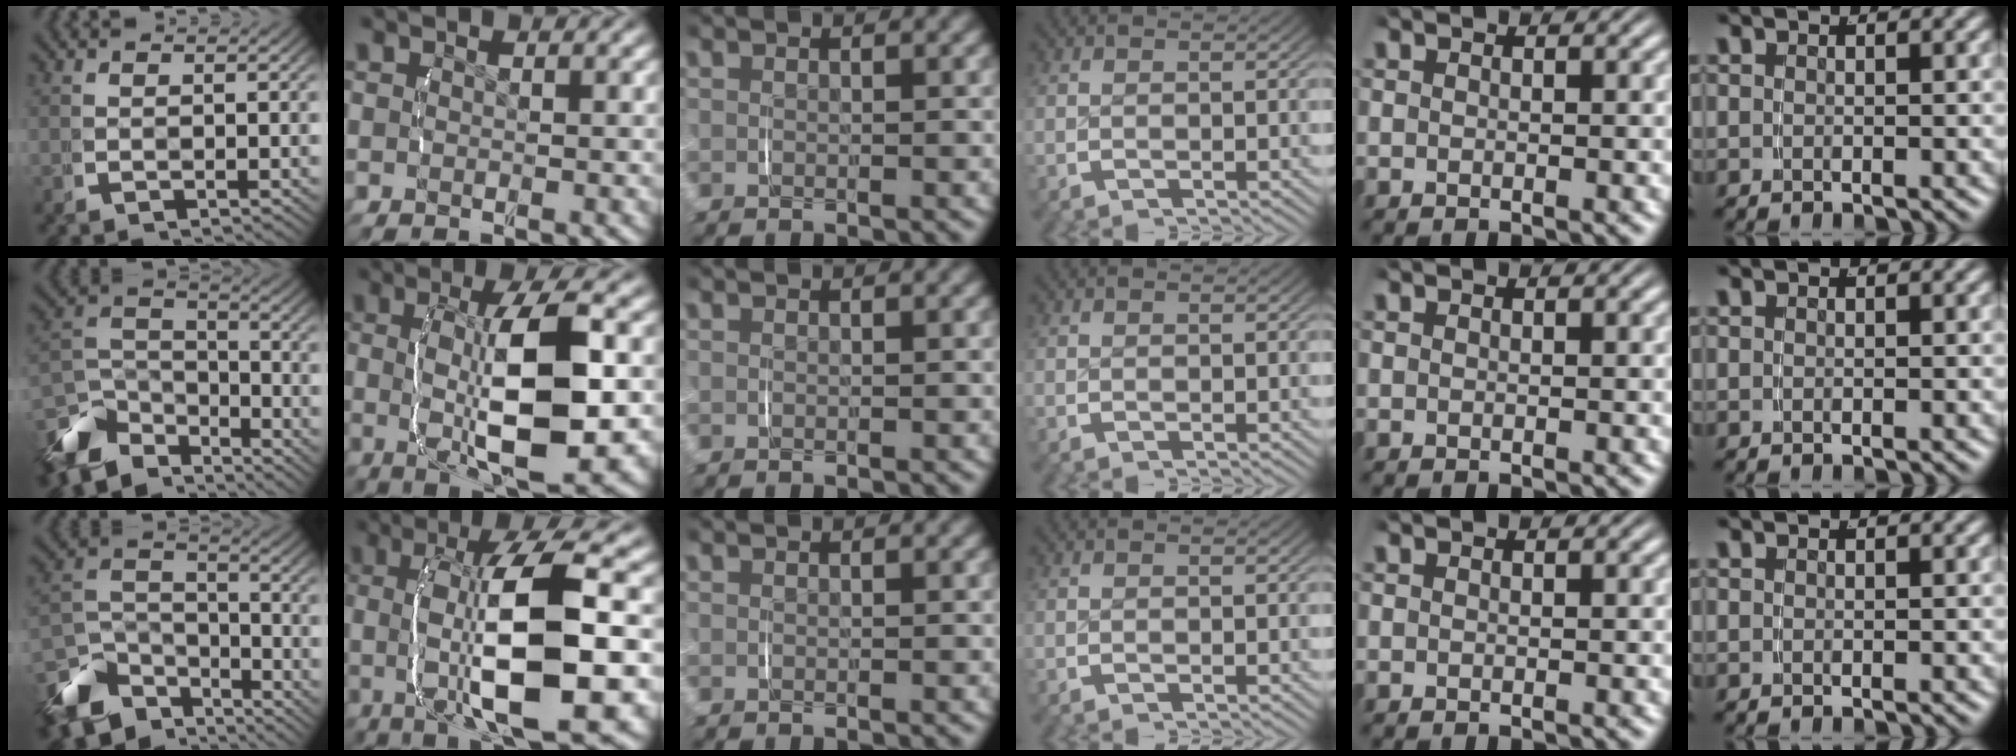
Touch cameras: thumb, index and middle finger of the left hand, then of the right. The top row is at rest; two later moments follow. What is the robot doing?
{"motion": "lift_and_place", "object": "jar lid"}